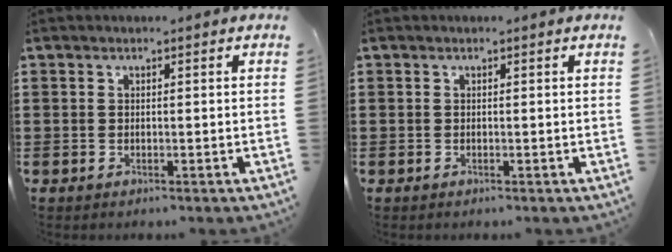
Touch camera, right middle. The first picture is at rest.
{"total": 0.0}